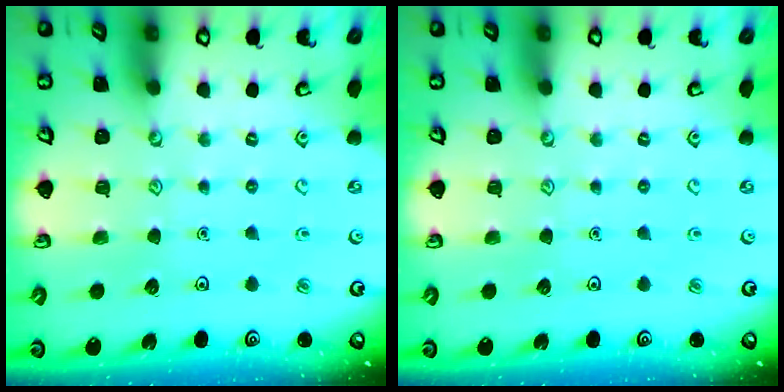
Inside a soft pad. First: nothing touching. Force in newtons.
{"total": 0.0}